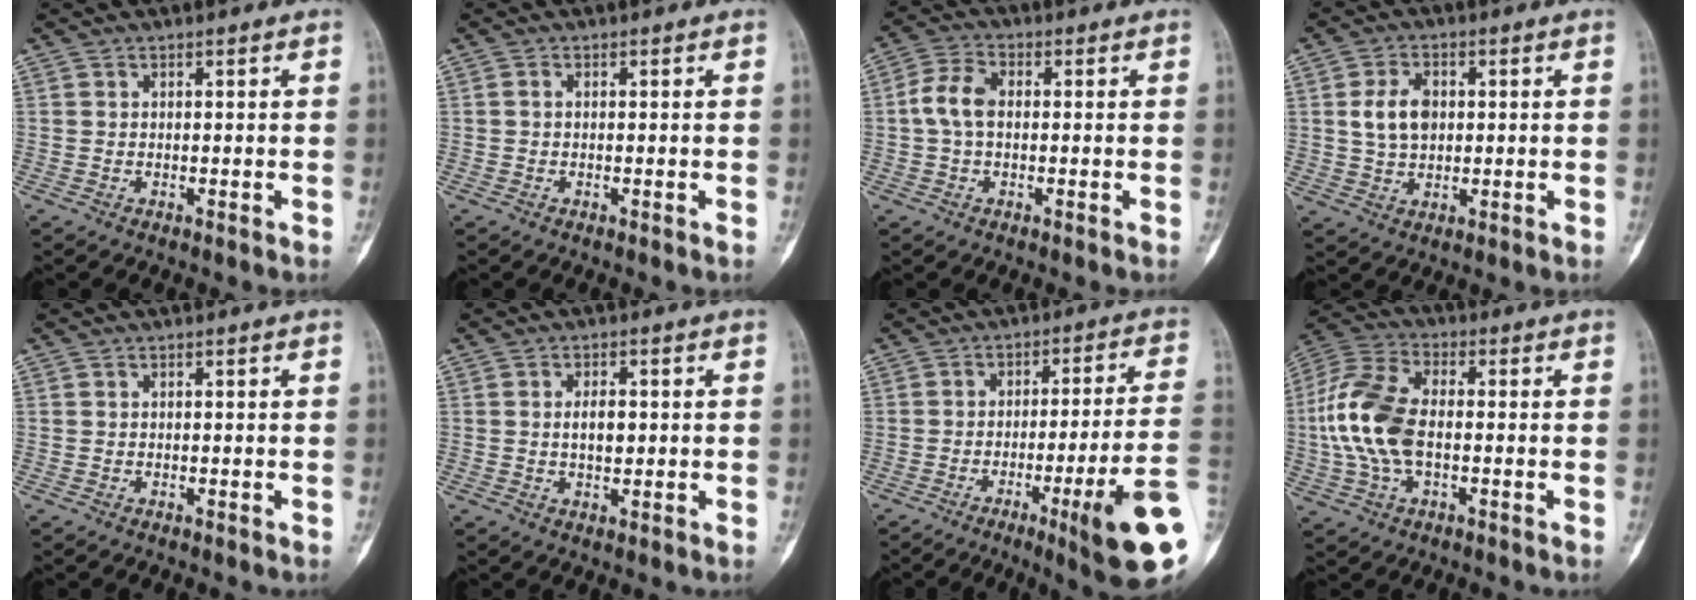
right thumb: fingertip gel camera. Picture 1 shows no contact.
{"total": 0.6, "force": [0.0, 0.4, 0.5], "torque": [-0.009, 0.001, -0.004]}
{"total": 6.4, "force": [0.2, 4.2, 4.9], "torque": [-0.100, 0.019, -0.003]}
{"total": 7.0, "force": [1.1, 5.0, 4.9], "torque": [-0.076, 0.001, 0.023]}
{"total": 0.0}
{"total": 3.8, "force": [0.3, 2.1, 3.2], "torque": [-0.048, -0.001, 0.006]}
{"total": 17.1, "force": [-6.2, 1.0, 15.9], "torque": [-0.189, 0.014, -0.087]}
{"total": 14.3, "force": [-0.8, 8.0, 11.8], "torque": [-0.260, 0.022, -0.019]}